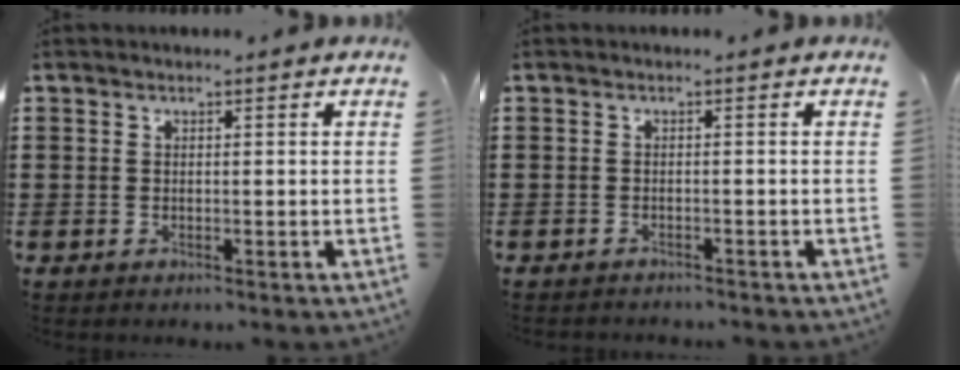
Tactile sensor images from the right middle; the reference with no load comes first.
{"total": 0.9, "force": [-0.9, 0.1, -0.1], "torque": [-0.002, 0.003, -0.021]}